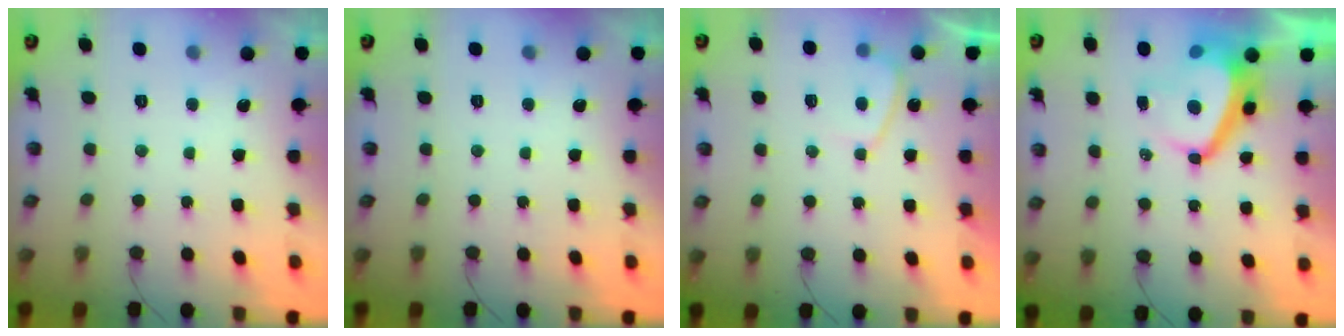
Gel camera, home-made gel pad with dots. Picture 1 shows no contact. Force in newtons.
{"total": 0.0}
{"total": 3.2, "press": 3.1, "slide": 1.0}
{"total": 7.6, "press": 7.6, "slide": 1.0}